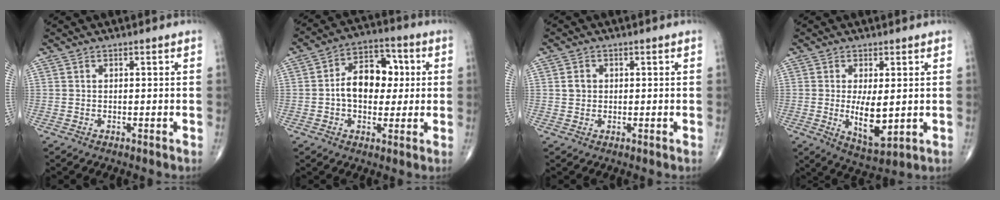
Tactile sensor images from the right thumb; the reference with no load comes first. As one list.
[{"total": 11.7, "force": [0.5, 8.0, 8.5], "torque": [-0.101, 0.025, 0.000]}, {"total": 2.1, "force": [0.3, 1.8, 0.9], "torque": [-0.009, 0.002, 0.007]}, {"total": 8.3, "force": [-0.3, 3.2, 7.6], "torque": [-0.122, -0.022, 0.006]}]